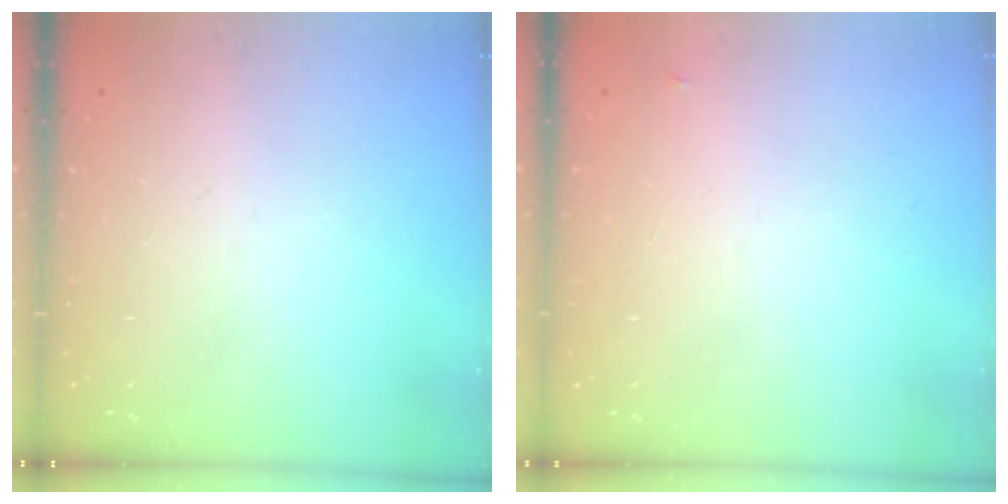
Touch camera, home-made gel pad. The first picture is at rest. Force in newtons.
{"total": 2.8, "press": 2.8, "slide": 0.4}